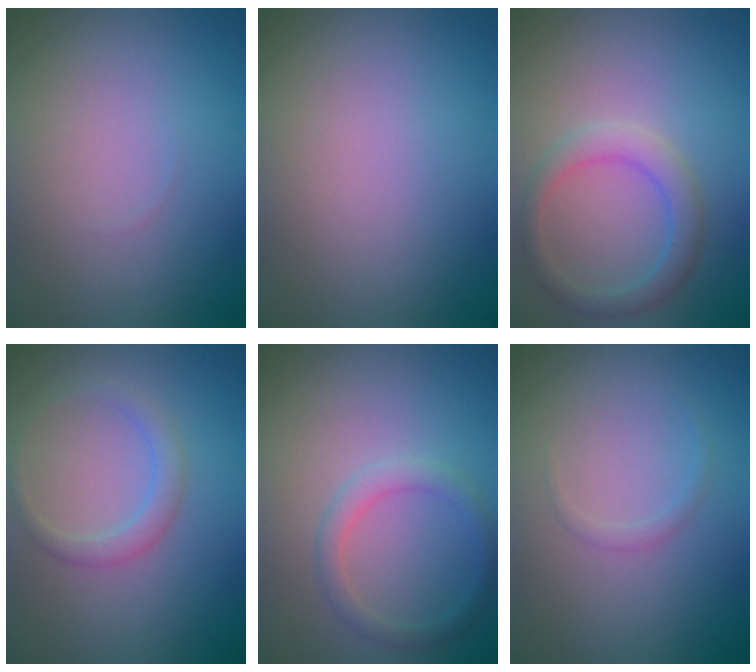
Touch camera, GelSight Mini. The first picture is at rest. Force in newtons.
{"total": 0.0}
{"total": 2.9, "press": 2.9, "slide": 0.1}
{"total": 2.1, "press": 2.1, "slide": 0.0}
{"total": 2.0, "press": 2.0, "slide": 0.1}
{"total": 0.8, "press": 0.8, "slide": 0.1}